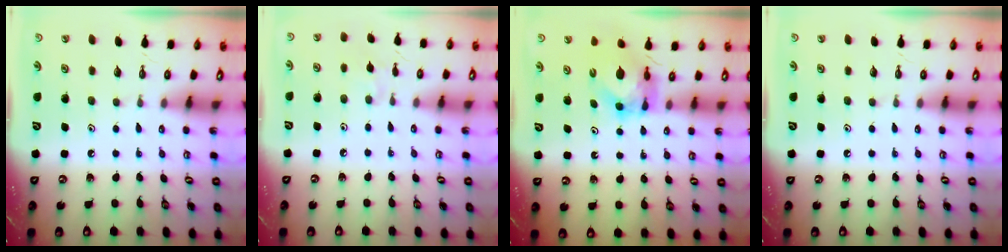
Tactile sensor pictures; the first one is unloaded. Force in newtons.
{"total": 4.5, "press": 4.4, "slide": 0.7}
{"total": 5.4, "press": 5.4, "slide": 0.3}
{"total": 0.0}